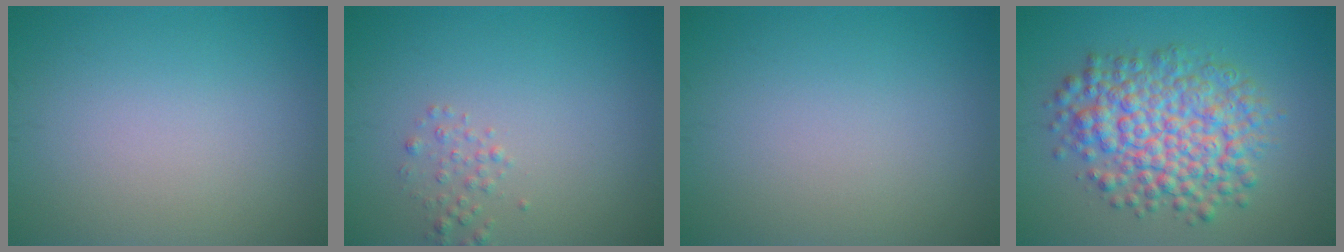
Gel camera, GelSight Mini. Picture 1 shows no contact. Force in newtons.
{"total": 1.2, "press": 1.2, "slide": 0.1}
{"total": 0.0}
{"total": 7.7, "press": 7.7, "slide": 0.1}